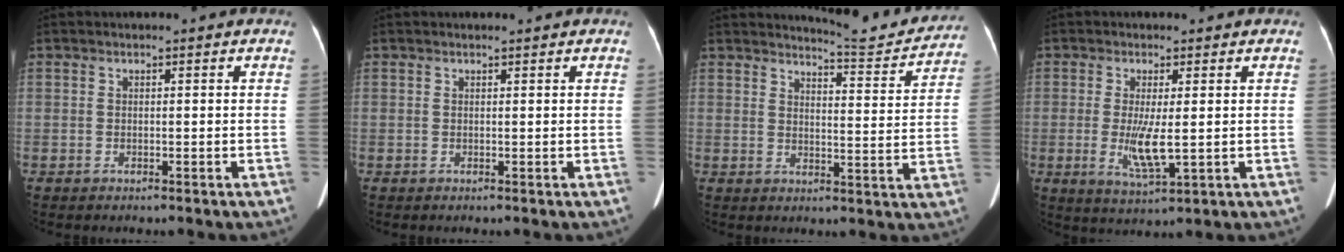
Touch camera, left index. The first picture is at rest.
{"total": 0.7, "force": [0.6, 0.1, 0.2], "torque": [-0.006, 0.003, 0.010]}
{"total": 9.9, "force": [9.9, 0.2, 1.2], "torque": [-0.017, -0.029, 0.121]}
{"total": 5.4, "force": [-0.2, 1.0, 5.3], "torque": [-0.109, -0.017, 0.000]}